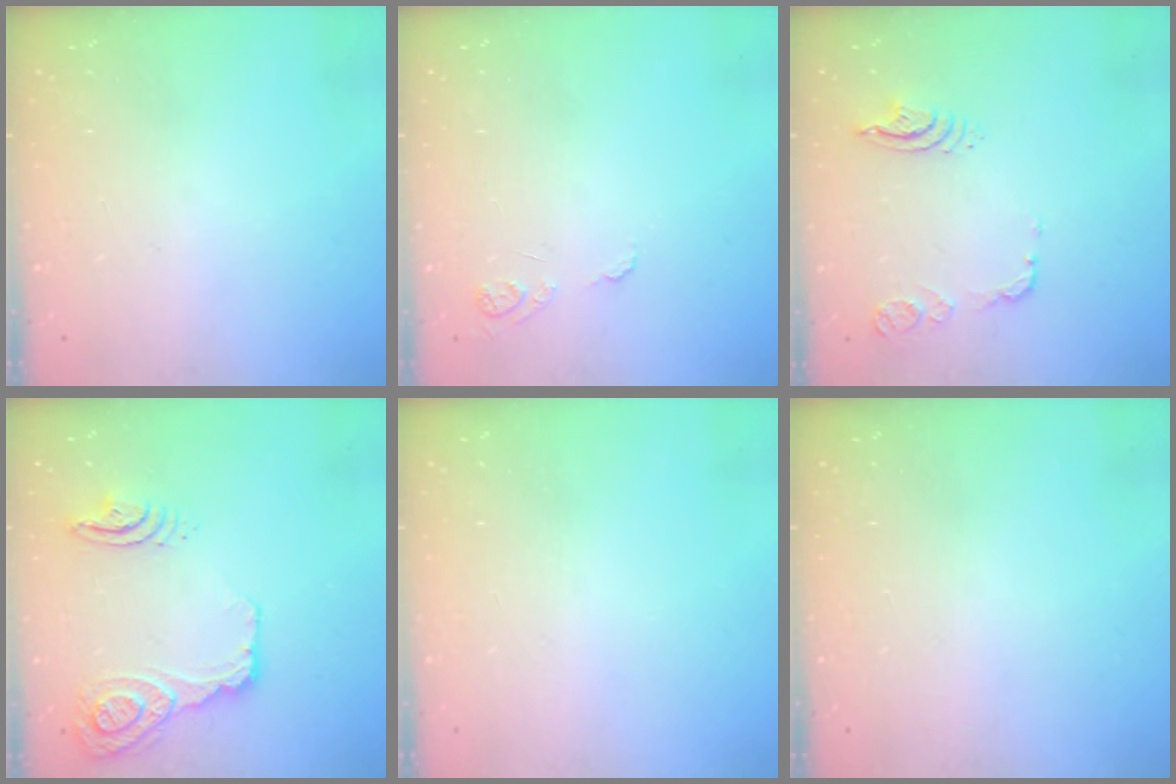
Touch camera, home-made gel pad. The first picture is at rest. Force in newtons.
{"total": 7.2, "press": 7.2, "slide": 0.7}
{"total": 10.8, "press": 10.7, "slide": 1.4}
{"total": 30.8, "press": 21.2, "slide": 22.4}
{"total": 0.0}
{"total": 0.0}